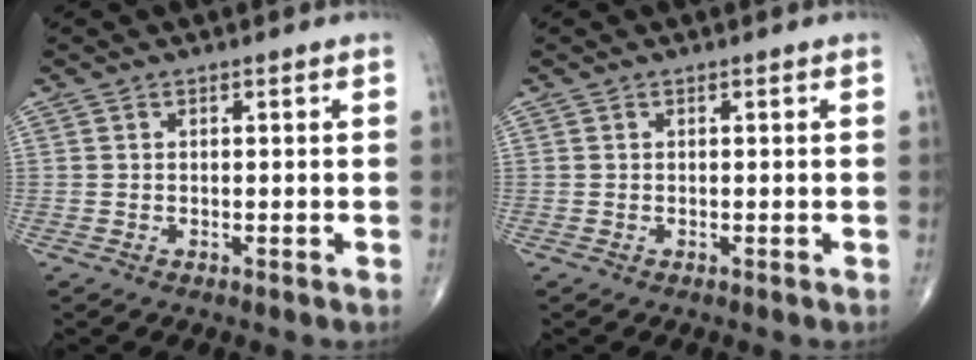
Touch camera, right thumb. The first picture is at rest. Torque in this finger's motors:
{"motor_torque": [0.02, 0.02, 0.00, 0.00, 0.00]}